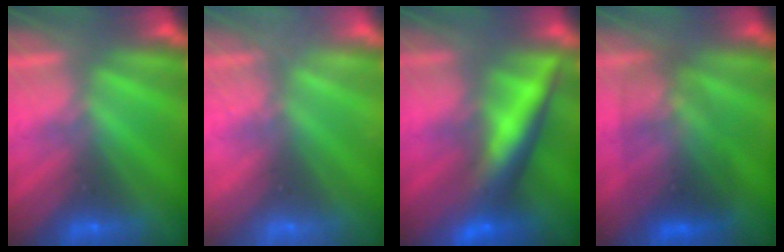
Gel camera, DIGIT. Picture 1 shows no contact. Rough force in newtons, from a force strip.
{"total": 2.4}
{"total": 13.7}
{"total": 3.1}